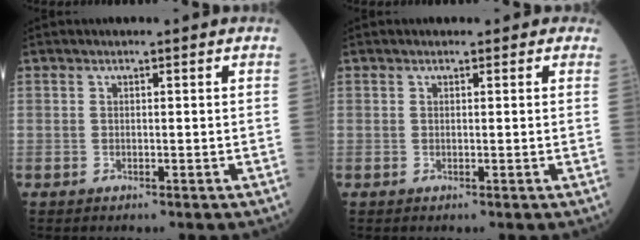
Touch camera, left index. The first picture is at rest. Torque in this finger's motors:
{"motor_torque": [0.44, -0.40, -0.05, 0.02]}